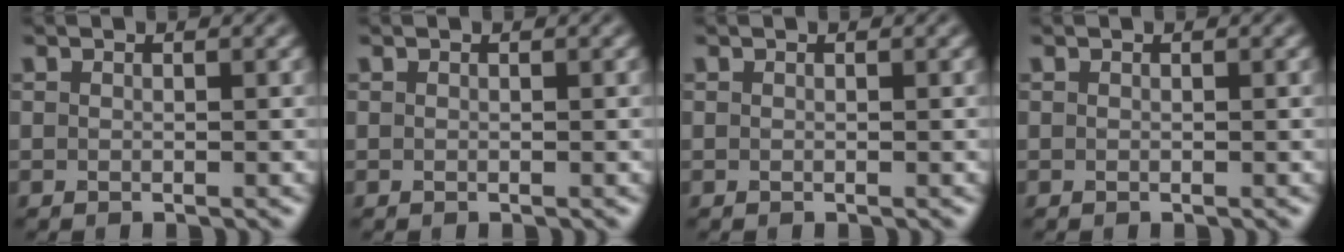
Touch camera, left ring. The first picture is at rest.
{"total": 0.0}
{"total": 0.0}
{"total": 0.0}